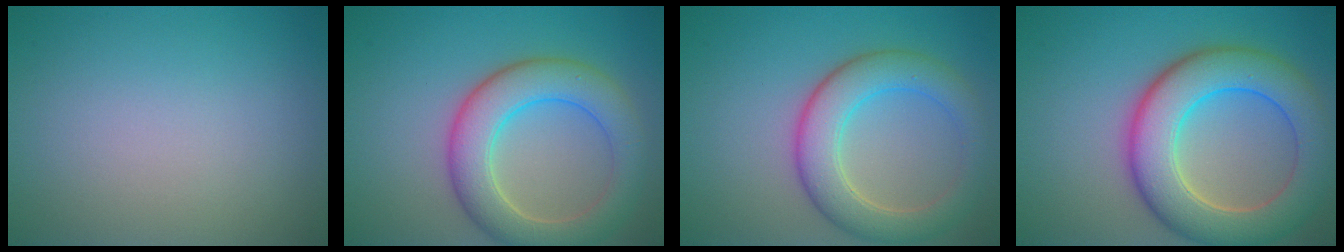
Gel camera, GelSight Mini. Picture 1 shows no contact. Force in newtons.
{"total": 6.8, "press": 6.7, "slide": 0.3}
{"total": 5.8, "press": 5.8, "slide": 0.4}
{"total": 8.9, "press": 8.9, "slide": 0.6}